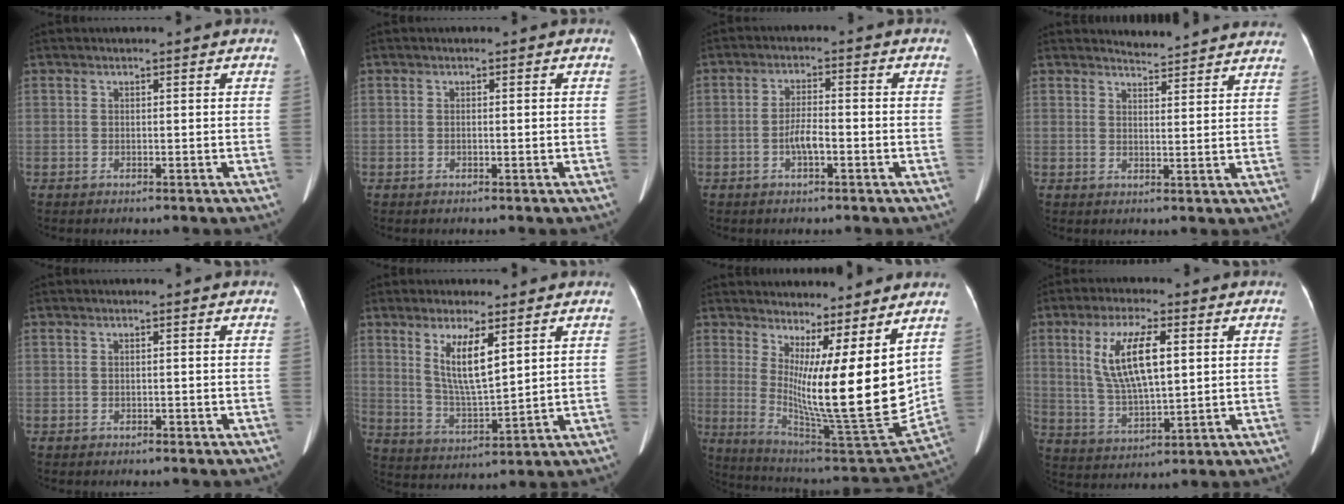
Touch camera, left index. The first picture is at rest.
{"total": 0.5, "force": [-0.1, 0.0, 0.5], "torque": [-0.013, 0.001, 0.002]}
{"total": 3.7, "force": [-1.4, 0.9, 3.4], "torque": [-0.067, 0.008, -0.025]}
{"total": 9.1, "force": [9.0, 0.5, 1.0], "torque": [-0.008, -0.008, 0.092]}
{"total": 0.5, "force": [-0.5, 0.1, 0.0], "torque": [0.002, -0.007, -0.012]}
{"total": 7.9, "force": [3.5, 1.5, 7.0], "torque": [-0.134, -0.017, 0.072]}
{"total": 15.0, "force": [4.3, 0.9, 14.4], "torque": [-0.235, -0.046, 0.081]}
{"total": 10.1, "force": [2.6, 2.8, 9.3], "torque": [-0.191, -0.001, 0.054]}